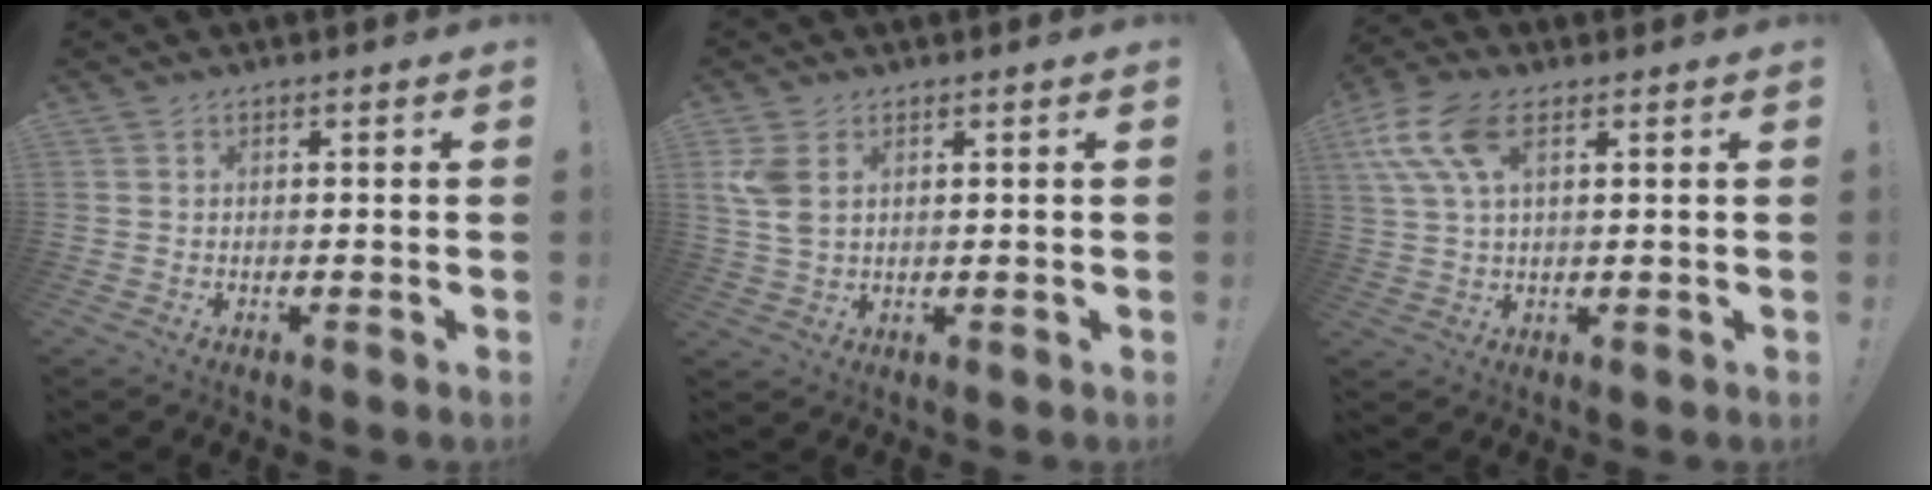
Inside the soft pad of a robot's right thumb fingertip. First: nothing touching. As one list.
[{"total": 5.8, "force": [2.3, 3.5, 4.0], "torque": [-0.085, -0.008, 0.044]}, {"total": 11.2, "force": [4.5, 5.3, 8.8], "torque": [-0.174, -0.005, 0.088]}]